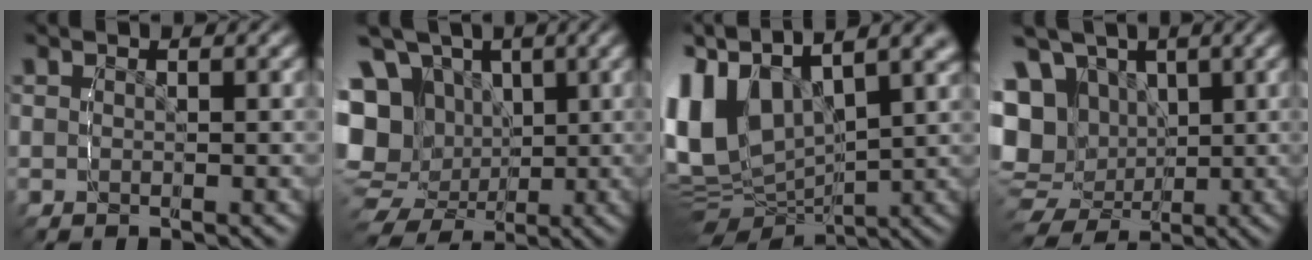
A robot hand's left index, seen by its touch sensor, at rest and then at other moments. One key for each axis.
{"total": 15.6, "fx": -1.2, "fy": 14.4, "fz": 6.0, "tx": -0.152, "ty": -0.060, "tz": -0.009}
{"total": 13.0, "fx": 1.5, "fy": 10.4, "fz": 7.5, "tx": -0.180, "ty": -0.026, "tz": 0.024}
{"total": 13.3, "fx": -1.3, "fy": 12.3, "fz": 4.8, "tx": -0.129, "ty": -0.053, "tz": -0.012}